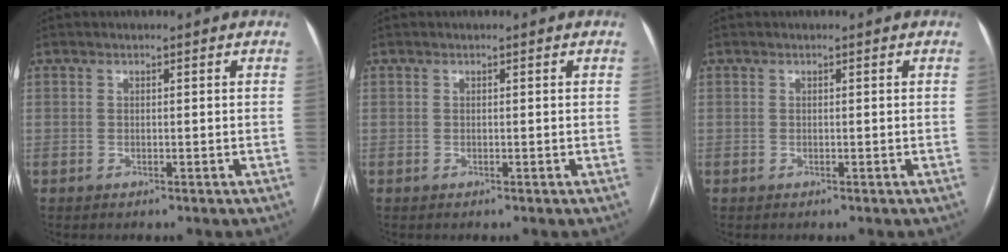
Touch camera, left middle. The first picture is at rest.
{"total": 0.0}
{"total": 0.0}